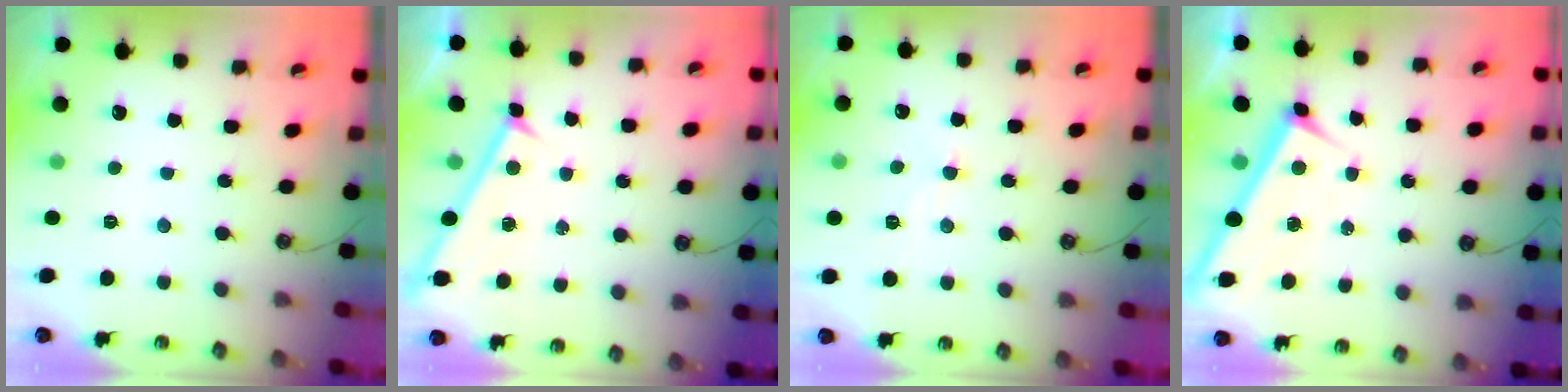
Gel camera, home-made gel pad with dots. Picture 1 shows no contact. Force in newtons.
{"total": 4.5, "press": 4.5, "slide": 0.2}
{"total": 0.9, "press": 0.8, "slide": 0.4}
{"total": 3.1, "press": 3.1, "slide": 0.1}